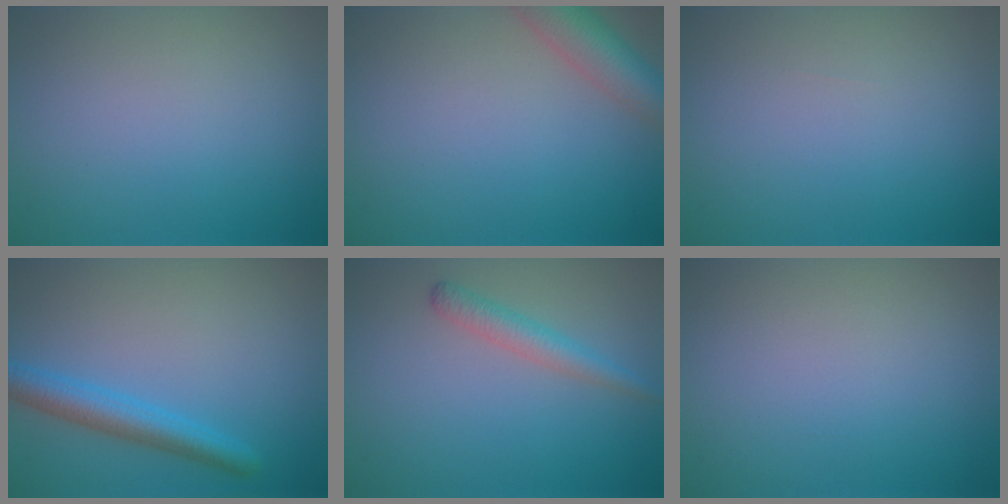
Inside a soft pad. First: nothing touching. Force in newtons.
{"total": 5.1, "press": 5.1, "slide": 0.3}
{"total": 0.0}
{"total": 3.9, "press": 3.9, "slide": 0.2}
{"total": 2.3, "press": 2.3, "slide": 0.0}
{"total": 0.0}